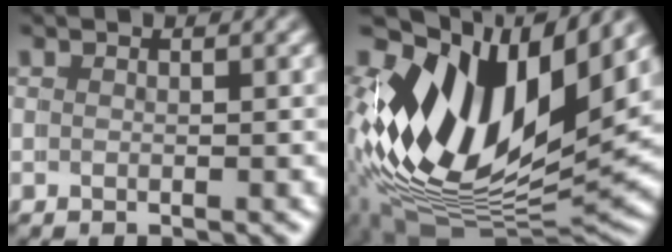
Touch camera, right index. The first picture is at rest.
{"total": 16.1, "force": [1.9, 9.6, 12.8], "torque": [-0.231, -0.022, 0.037]}